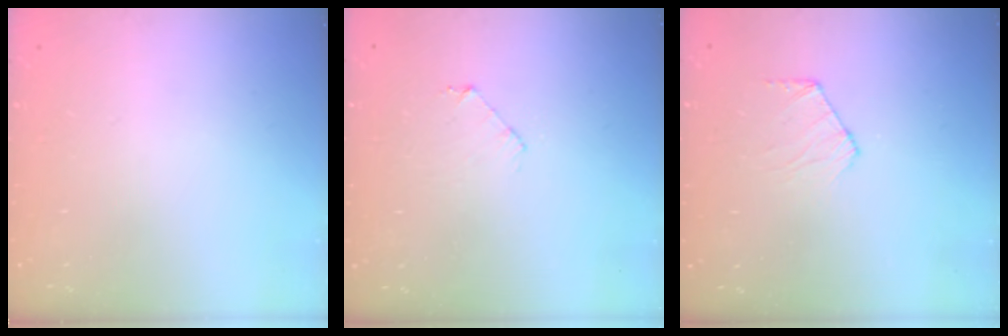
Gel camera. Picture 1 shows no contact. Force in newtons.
{"total": 3.8, "press": 3.8, "slide": 0.3}
{"total": 6.5, "press": 6.4, "slide": 0.6}